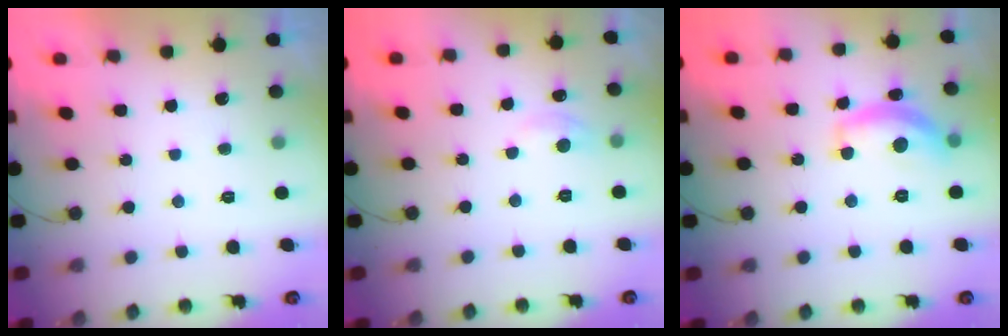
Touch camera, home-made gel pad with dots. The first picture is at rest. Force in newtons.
{"total": 6.2, "press": 6.1, "slide": 0.9}
{"total": 12.8, "press": 12.8, "slide": 0.6}